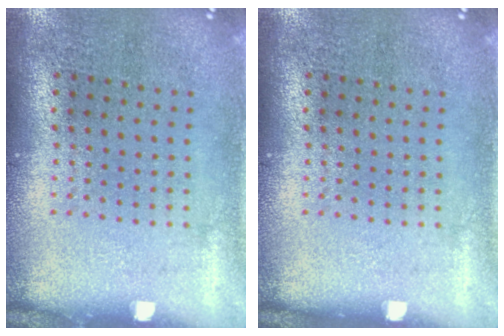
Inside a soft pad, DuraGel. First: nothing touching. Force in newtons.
{"total": 0.0}